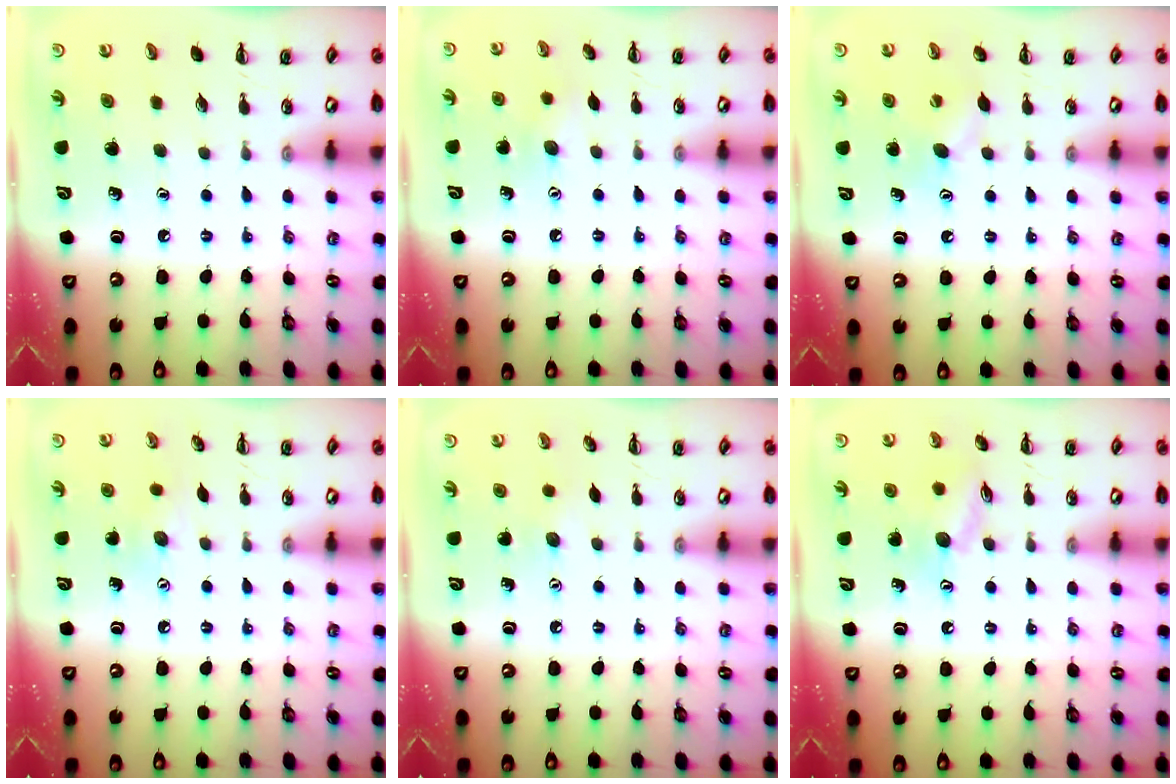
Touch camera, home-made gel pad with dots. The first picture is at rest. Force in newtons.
{"total": 7.7, "press": 7.5, "slide": 1.6}
{"total": 6.7, "press": 6.4, "slide": 1.9}
{"total": 6.6, "press": 6.4, "slide": 1.7}
{"total": 3.0, "press": 2.9, "slide": 0.6}
{"total": 10.0, "press": 9.9, "slide": 1.0}